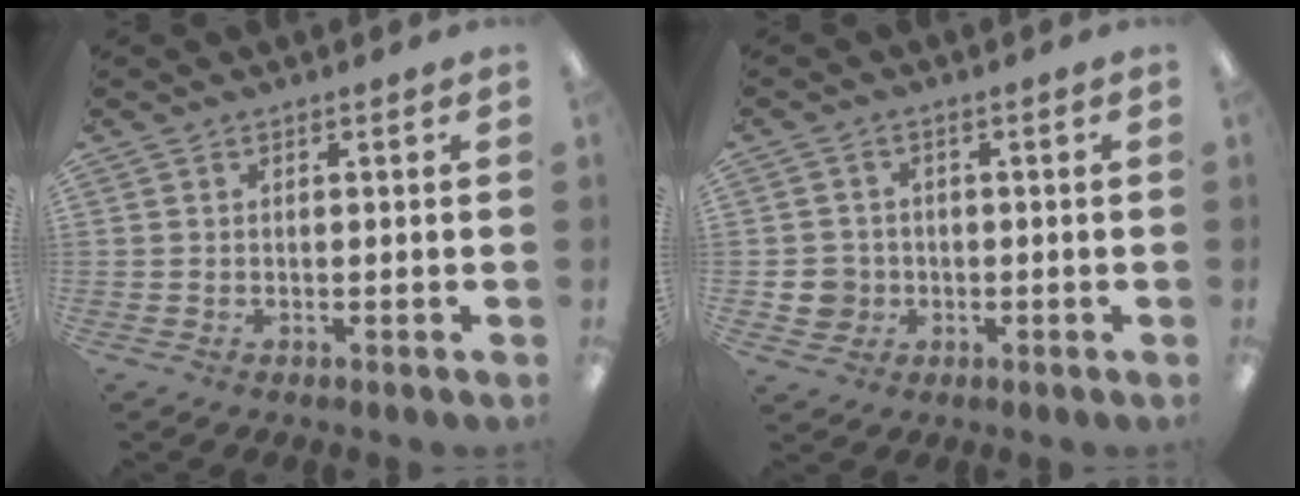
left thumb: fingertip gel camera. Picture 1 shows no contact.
{"total": 4.8, "force": [-0.8, 4.6, 1.0], "torque": [-0.020, 0.007, -0.013]}